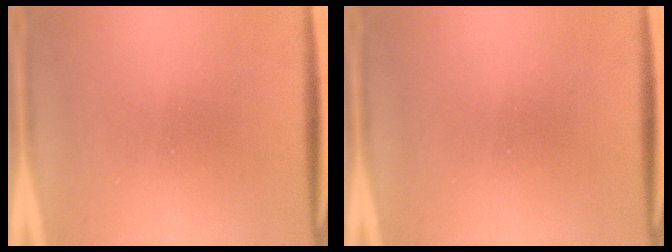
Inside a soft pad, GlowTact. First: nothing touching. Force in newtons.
{"total": 0.0}